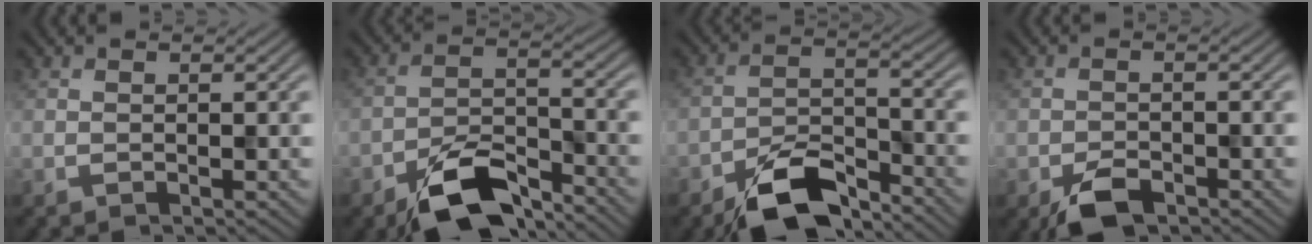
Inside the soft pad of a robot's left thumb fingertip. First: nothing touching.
{"total": 8.4, "force": [-6.3, 3.0, 4.7], "torque": [-0.080, 0.000, -0.127]}
{"total": 7.9, "force": [-6.2, 2.7, 4.2], "torque": [-0.072, 0.000, -0.124]}
{"total": 3.6, "force": [-2.5, 1.7, 1.9], "torque": [-0.029, -0.004, -0.048]}